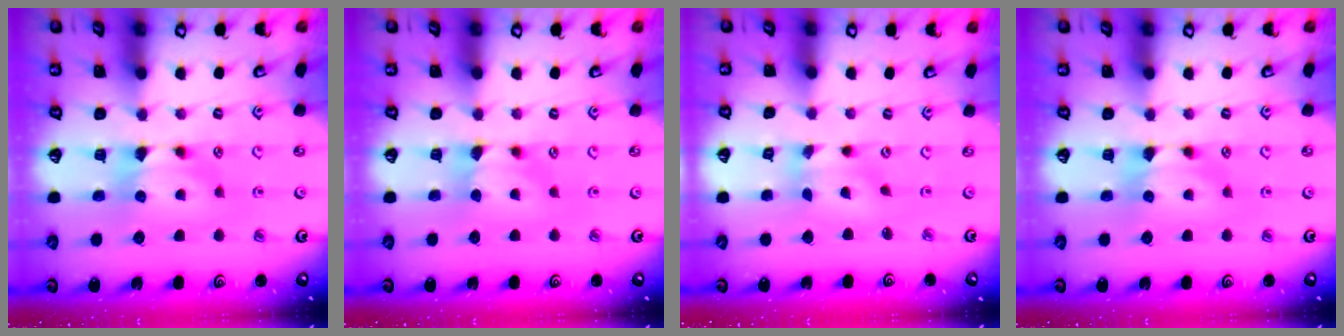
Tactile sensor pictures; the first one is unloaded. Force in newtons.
{"total": 0.6, "press": 0.4, "slide": 0.4}
{"total": 2.6, "press": 2.1, "slide": 1.6}
{"total": 0.0}